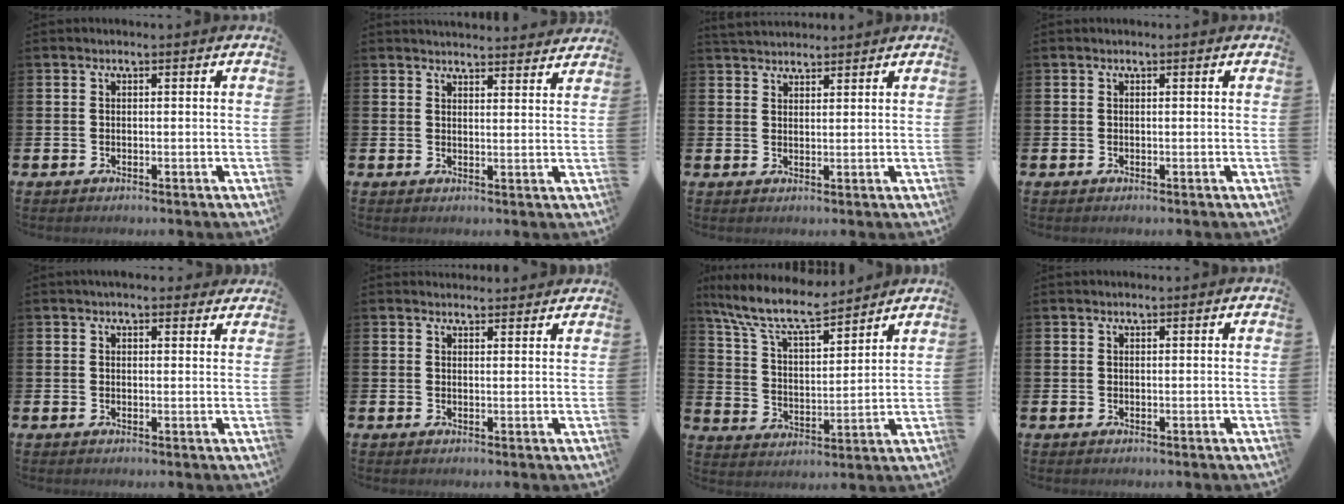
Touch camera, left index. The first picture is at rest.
{"total": 3.7, "force": [3.7, 0.3, 0.0], "torque": [-0.007, -0.020, 0.067]}
{"total": 3.2, "force": [3.2, 0.7, 0.1], "torque": [0.000, -0.014, 0.057]}
{"total": 0.0}
{"total": 2.6, "force": [2.4, 0.6, 0.6], "torque": [-0.006, -0.007, 0.042]}
{"total": 2.2, "force": [2.2, 0.4, -0.1], "torque": [0.007, -0.012, 0.038]}
{"total": 9.7, "force": [8.6, 2.0, 4.1], "torque": [-0.118, -0.044, 0.152]}
{"total": 0.5, "force": [0.5, 0.0, 0.1], "torque": [0.008, -0.003, 0.007]}